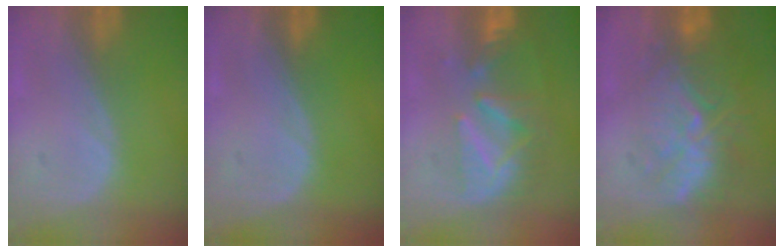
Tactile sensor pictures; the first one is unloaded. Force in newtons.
{"total": 0.0}
{"total": 8.2, "press": 7.5, "slide": 3.1}
{"total": 9.4, "press": 8.7, "slide": 3.5}